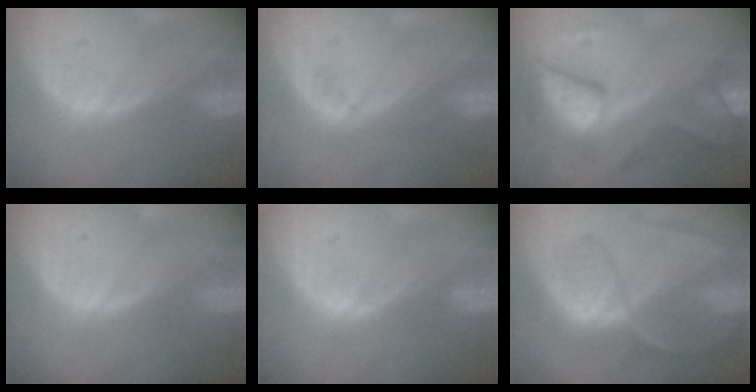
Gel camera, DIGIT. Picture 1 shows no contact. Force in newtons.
{"total": 2.1, "press": 1.9, "slide": 0.9}
{"total": 9.2, "press": 9.2, "slide": 0.6}
{"total": 0.0}
{"total": 1.3, "press": 1.1, "slide": 0.8}
{"total": 8.8, "press": 7.6, "slide": 4.6}